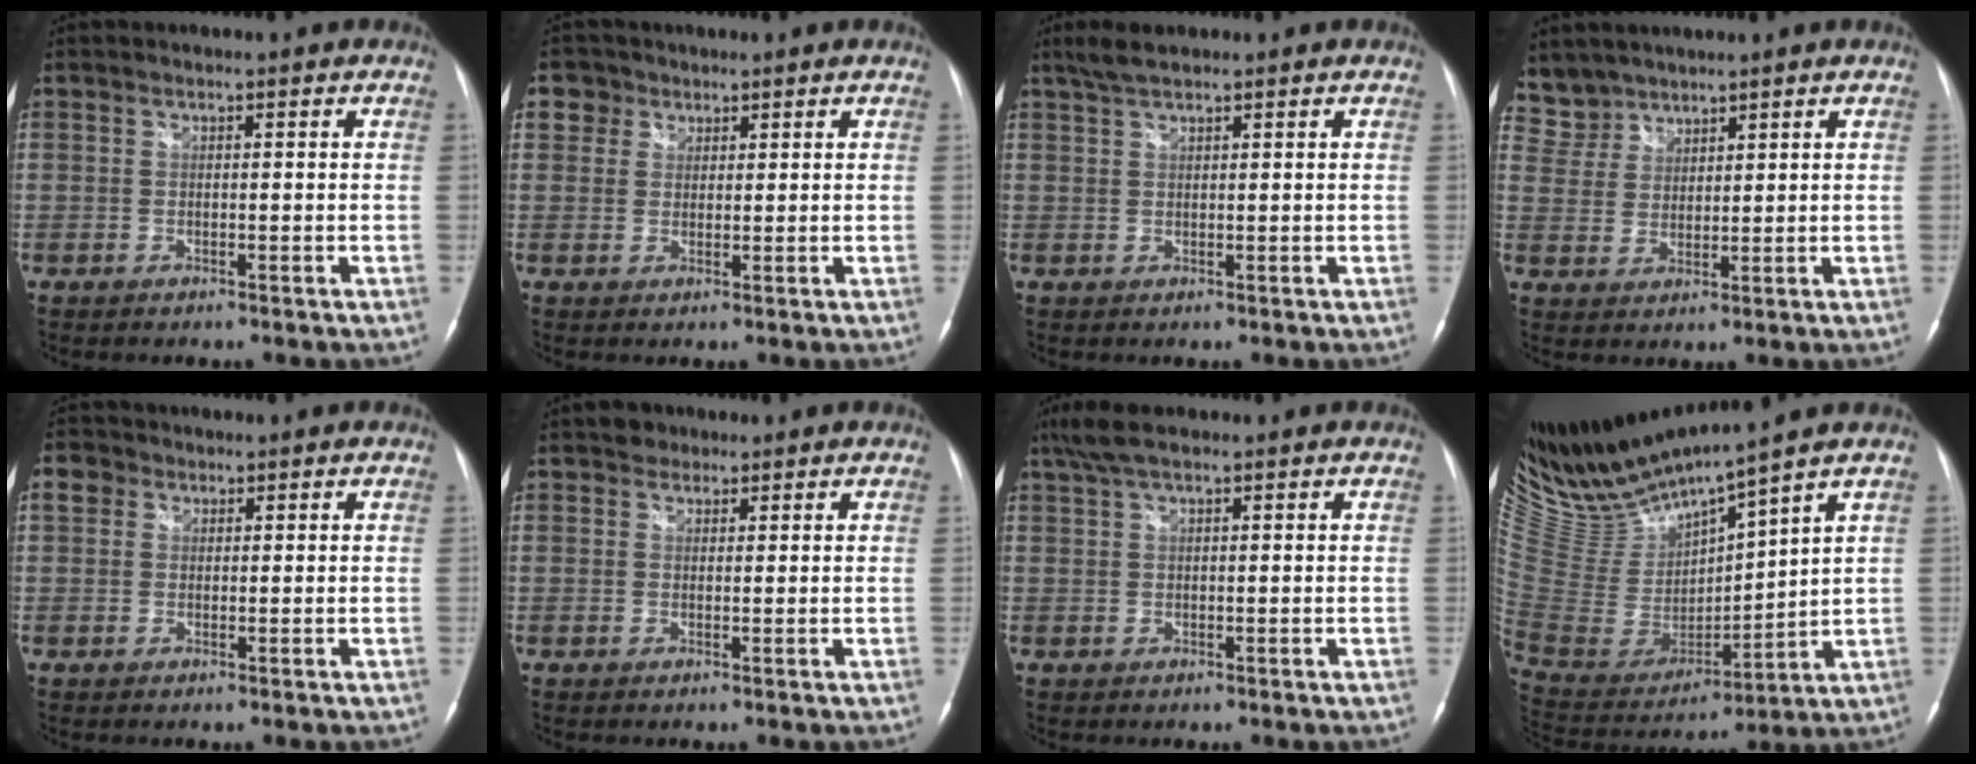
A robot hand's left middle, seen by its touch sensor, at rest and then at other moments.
{"total": 3.2, "force": [1.7, 2.7, 0.1], "torque": [0.004, 0.009, 0.023]}
{"total": 2.9, "force": [2.4, 0.5, 1.6], "torque": [-0.038, 0.009, 0.049]}
{"total": 5.2, "force": [4.6, 2.3, -0.7], "torque": [0.017, 0.008, 0.099]}
{"total": 2.9, "force": [1.3, 2.5, 0.9], "torque": [-0.021, 0.014, 0.023]}
{"total": 2.0, "force": [1.4, 1.4, 0.2], "torque": [-0.004, 0.005, 0.020]}
{"total": 4.3, "force": [3.1, 0.8, 2.8], "torque": [-0.064, 0.022, 0.063]}
{"total": 14.8, "force": [13.9, -0.7, 5.3], "torque": [-0.121, -0.024, 0.290]}